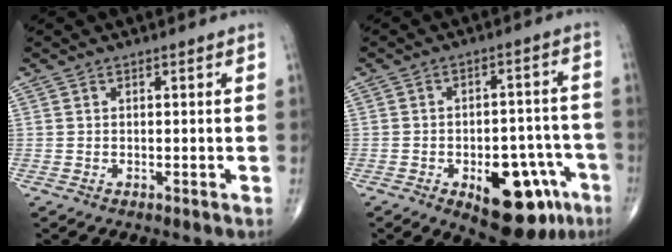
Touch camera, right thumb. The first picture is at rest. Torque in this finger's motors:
{"motor_torque": [3.35, 1.65, 0.74, -0.94, 0.07]}